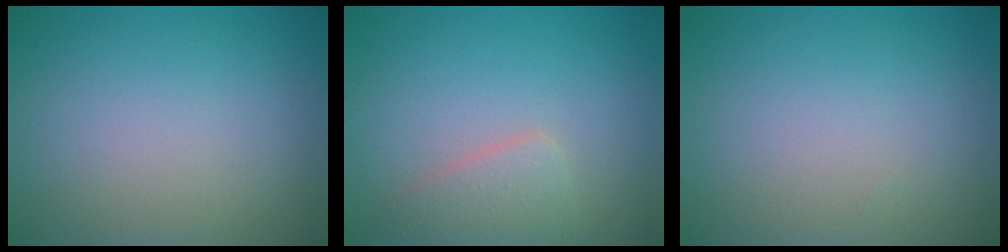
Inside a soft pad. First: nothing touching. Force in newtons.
{"total": 2.4, "press": 2.4, "slide": 0.1}
{"total": 0.0}